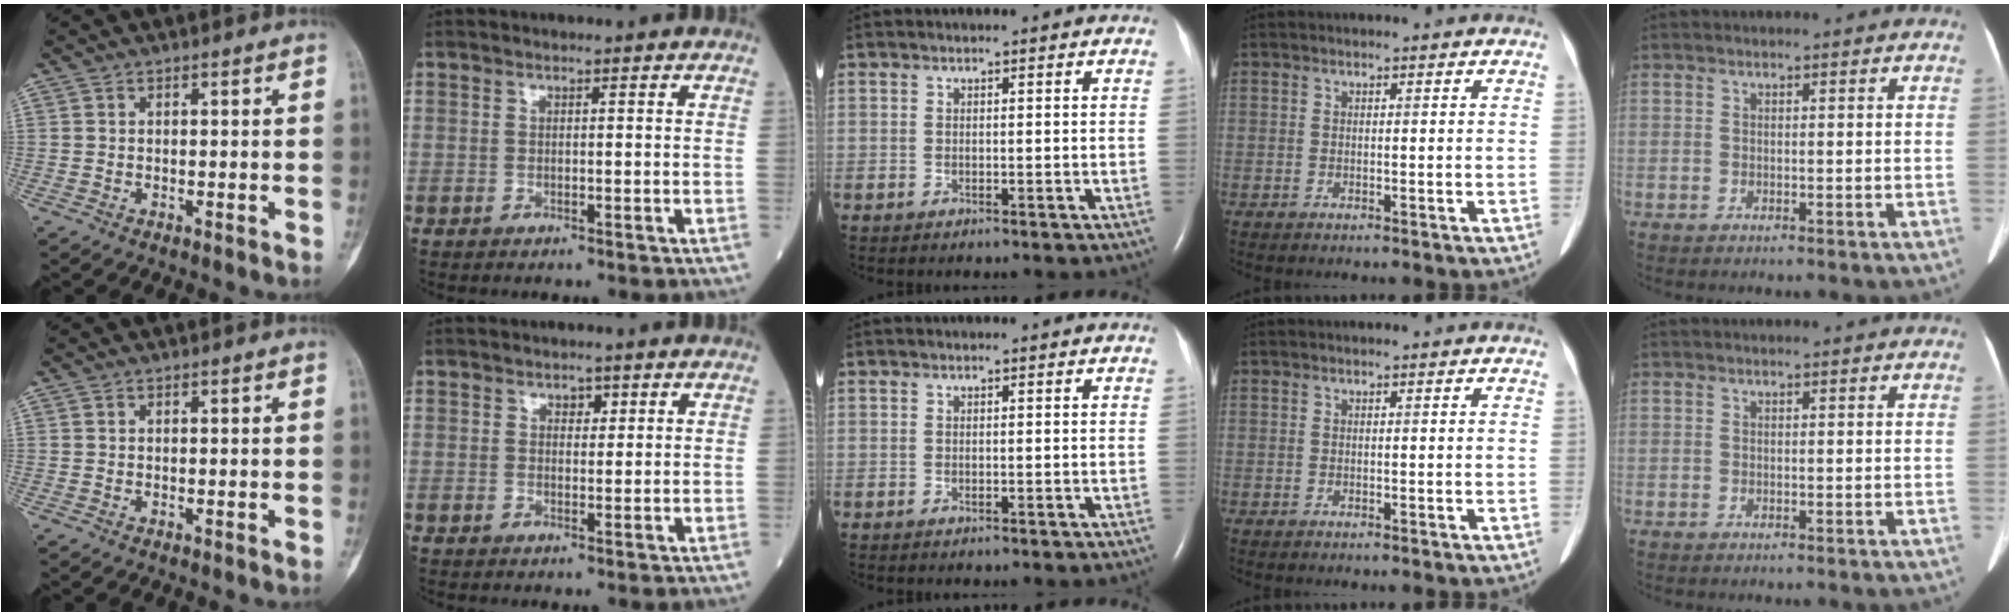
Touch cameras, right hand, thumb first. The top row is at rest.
{"index": {"total": 1.4, "force": [0.8, 0.9, 0.8], "torque": [-0.004, -0.001, 0.010]}}